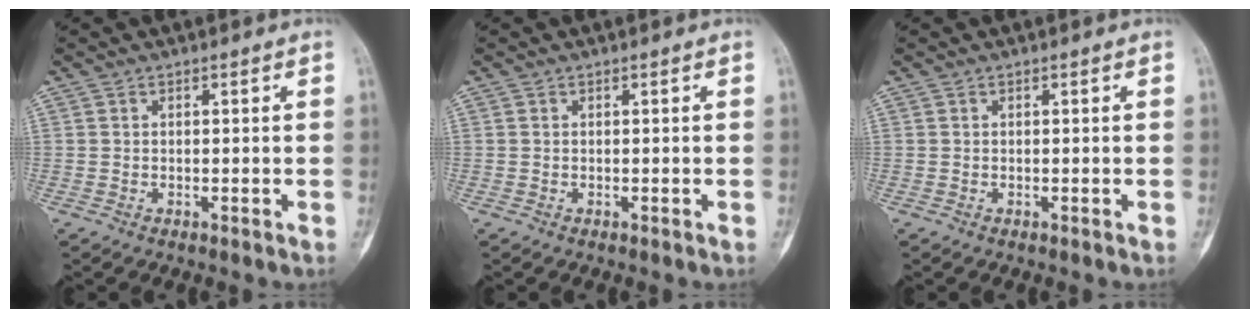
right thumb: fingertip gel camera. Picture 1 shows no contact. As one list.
[{"total": 0.0}, {"total": 0.0}]